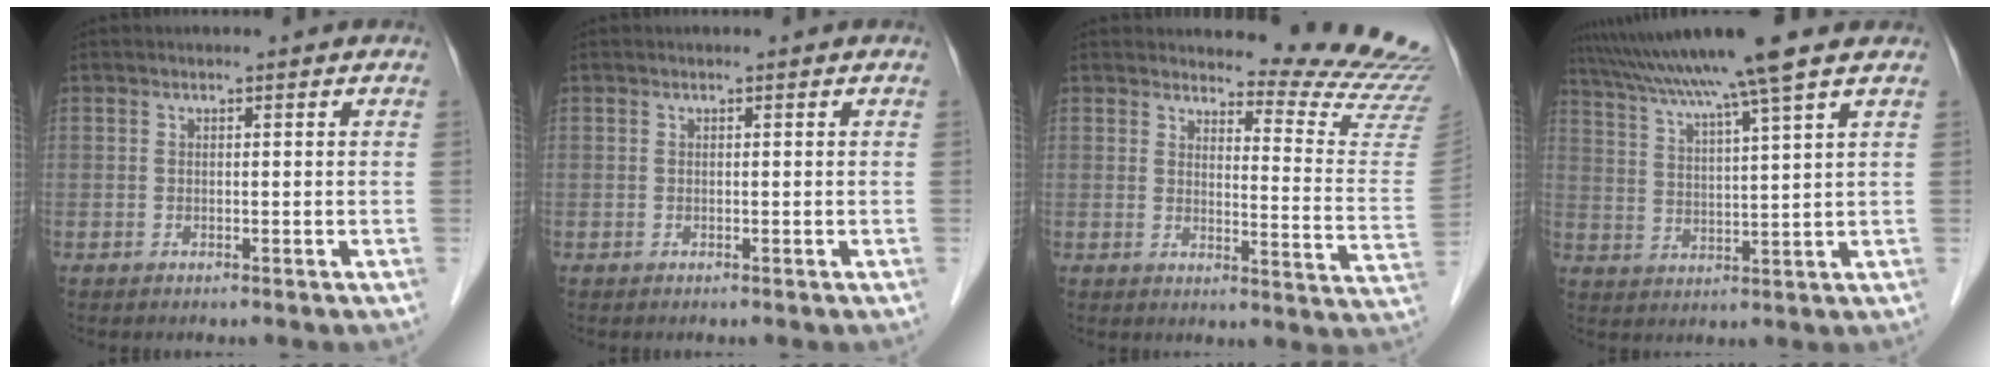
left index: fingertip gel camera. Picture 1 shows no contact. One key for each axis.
{"total": 0.0}
{"total": 14.1, "fx": 14.1, "fy": -0.8, "fz": 1.3, "tx": -0.008, "ty": -0.142, "tz": 0.141}
{"total": 12.9, "fx": 10.3, "fy": -2.0, "fz": 7.6, "tx": -0.131, "ty": 0.011, "tz": 0.161}